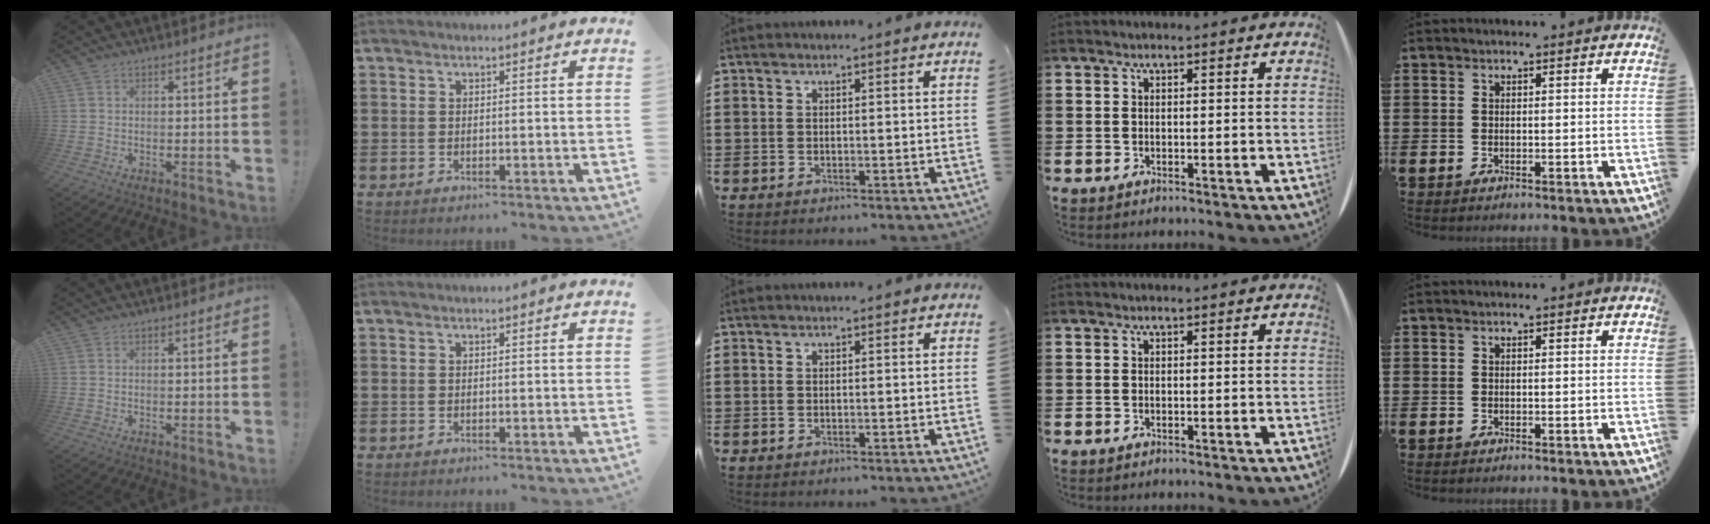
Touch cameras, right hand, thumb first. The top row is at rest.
{}